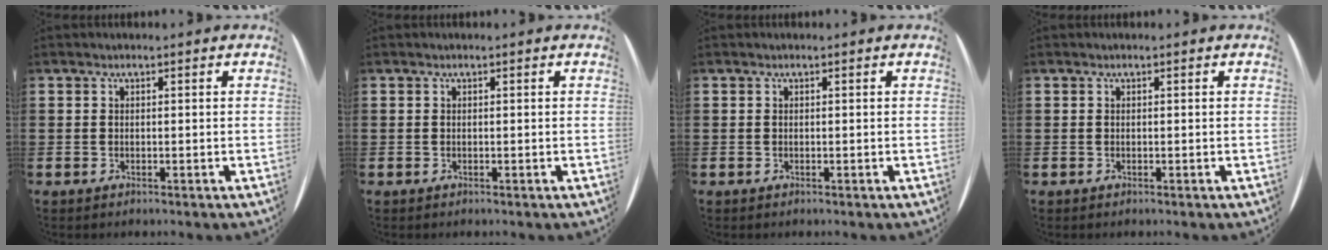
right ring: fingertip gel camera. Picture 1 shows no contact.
{"total": 0.0}
{"total": 0.0}
{"total": 0.0}